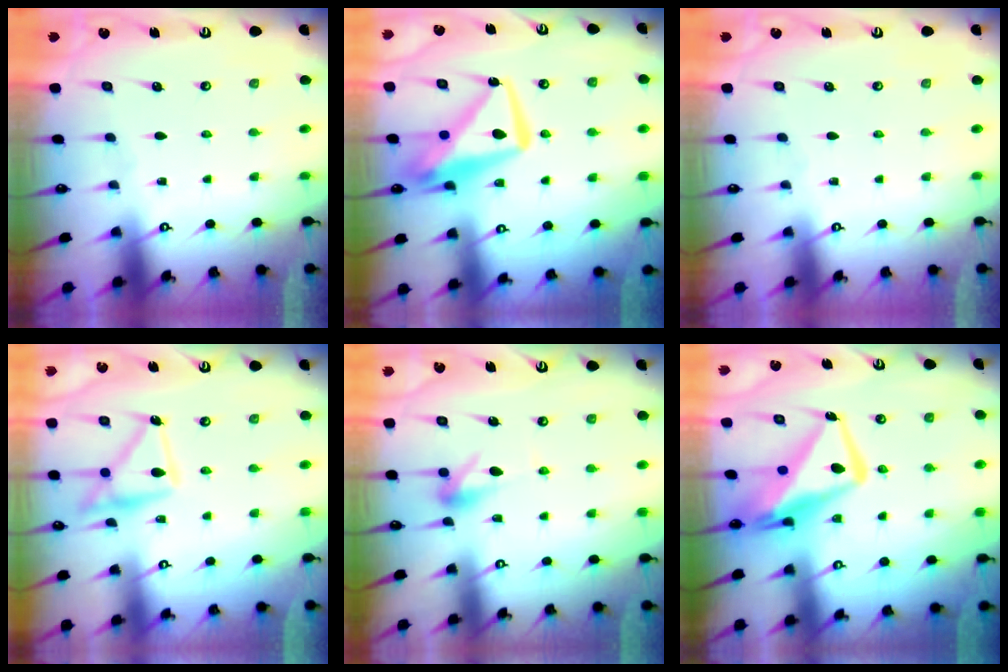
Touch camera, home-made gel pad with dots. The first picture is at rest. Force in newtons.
{"total": 13.4, "press": 13.3, "slide": 1.6}
{"total": 0.0}
{"total": 18.0, "press": 18.0, "slide": 1.1}
{"total": 7.2, "press": 7.2, "slide": 0.6}
{"total": 14.2, "press": 14.1, "slide": 1.5}